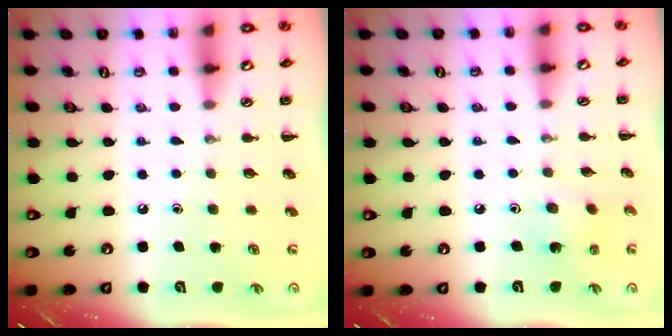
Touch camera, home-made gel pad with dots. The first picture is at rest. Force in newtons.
{"total": 1.5, "press": 1.4, "slide": 0.4}